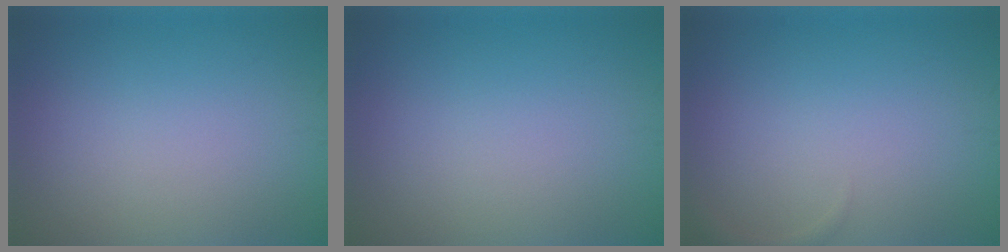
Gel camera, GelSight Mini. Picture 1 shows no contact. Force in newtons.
{"total": 0.0}
{"total": 0.7, "press": 0.7, "slide": 0.1}